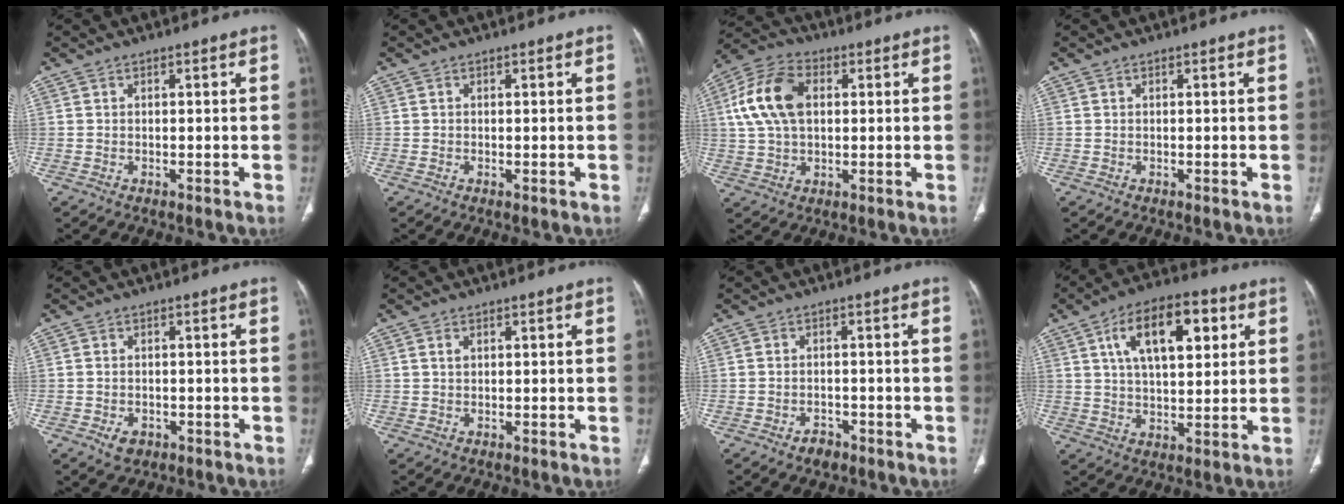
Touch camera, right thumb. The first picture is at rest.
{"total": 0.0}
{"total": 12.9, "force": [2.5, 8.2, 9.6], "torque": [-0.190, 0.019, 0.043]}
{"total": 0.0}
{"total": 3.0, "force": [-1.3, 2.3, 1.6], "torque": [-0.018, 0.004, -0.014]}
{"total": 1.3, "force": [0.4, 0.9, 0.8], "torque": [-0.014, 0.000, 0.009]}
{"total": 2.8, "force": [-1.8, 1.8, 1.1], "torque": [-0.014, 0.012, -0.022]}
{"total": 15.7, "force": [5.7, 7.6, 12.5], "torque": [-0.178, -0.002, 0.092]}